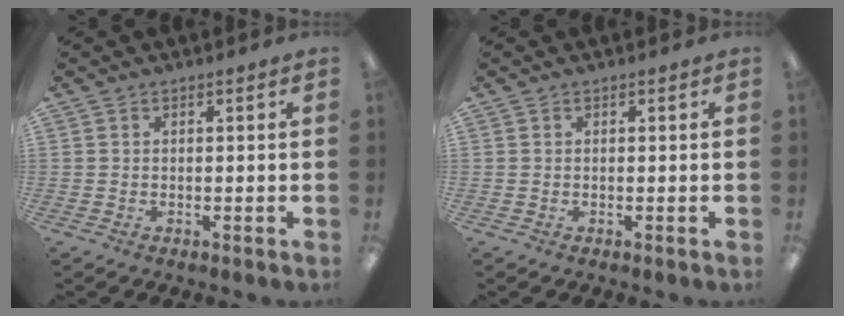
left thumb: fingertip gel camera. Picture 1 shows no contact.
{"total": 0.0}